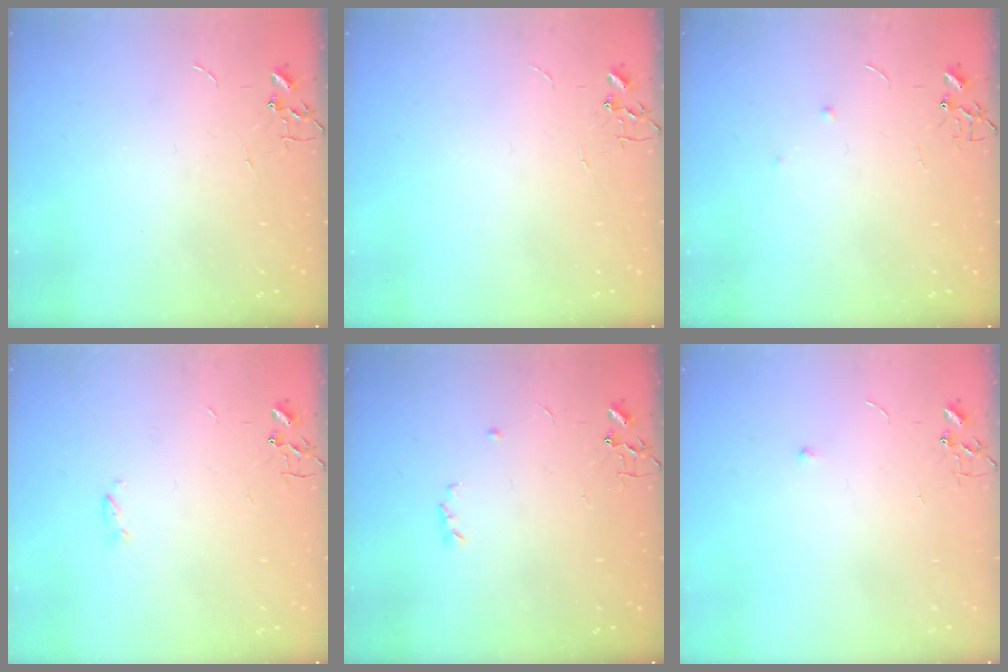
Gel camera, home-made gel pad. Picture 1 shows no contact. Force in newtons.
{"total": 0.0}
{"total": 4.7, "press": 4.7, "slide": 0.5}
{"total": 2.3, "press": 2.2, "slide": 0.4}
{"total": 3.2, "press": 3.1, "slide": 0.6}
{"total": 4.7, "press": 4.7, "slide": 0.6}